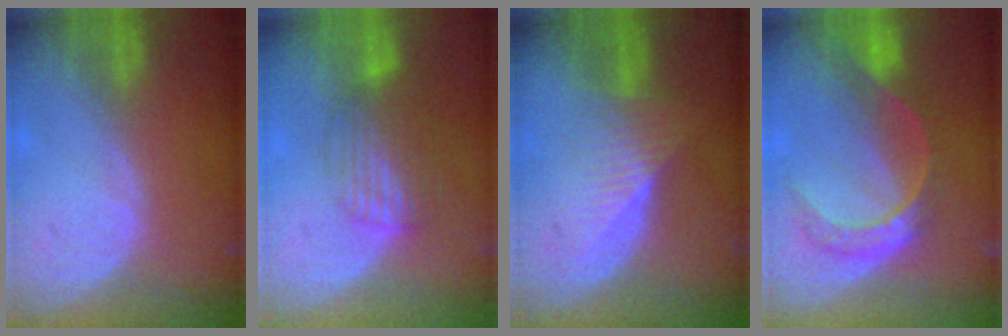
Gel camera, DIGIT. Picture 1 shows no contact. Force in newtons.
{"total": 6.9, "press": 5.8, "slide": 3.8}
{"total": 6.1, "press": 5.7, "slide": 2.1}
{"total": 7.7, "press": 6.4, "slide": 4.3}